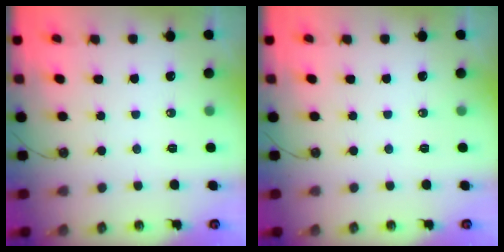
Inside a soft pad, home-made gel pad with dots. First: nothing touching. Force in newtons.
{"total": 0.0}